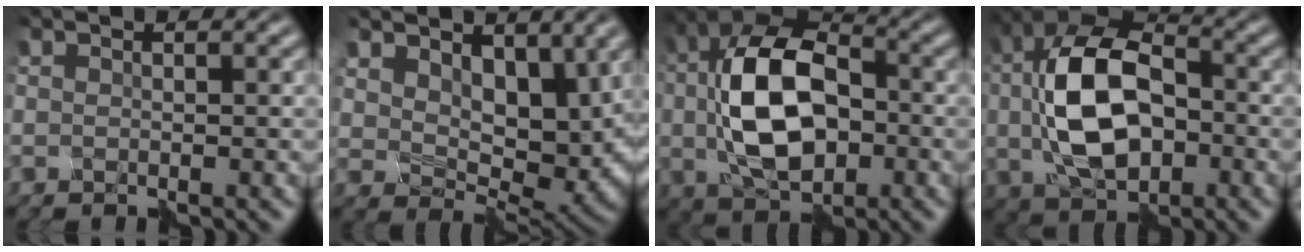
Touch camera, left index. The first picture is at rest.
{"total": 6.7, "force": [3.2, 4.0, 4.3], "torque": [-0.071, -0.010, 0.063]}
{"total": 10.7, "force": [0.0, 6.6, 8.4], "torque": [-0.176, 0.007, 0.009]}
{"total": 10.6, "force": [0.0, 6.6, 8.3], "torque": [-0.176, 0.009, 0.009]}